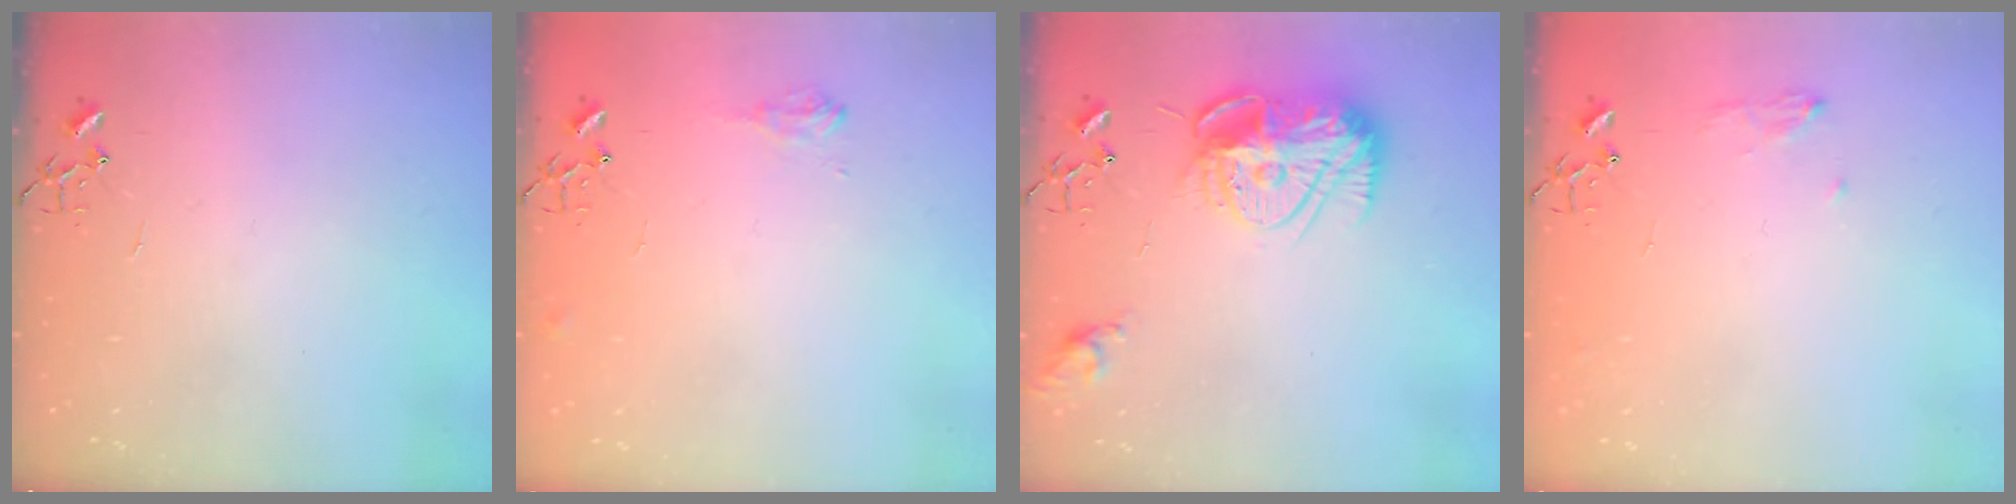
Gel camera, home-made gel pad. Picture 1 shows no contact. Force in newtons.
{"total": 7.2, "press": 7.1, "slide": 0.9}
{"total": 15.7, "press": 15.7, "slide": 1.0}
{"total": 7.0, "press": 7.0, "slide": 0.8}